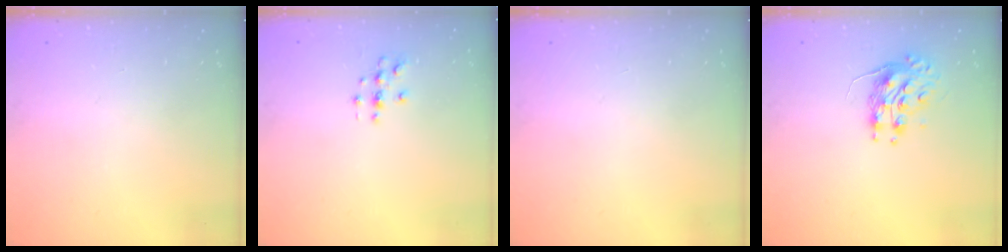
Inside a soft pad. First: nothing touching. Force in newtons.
{"total": 3.0, "press": 3.0, "slide": 0.3}
{"total": 0.0}
{"total": 8.7, "press": 8.7, "slide": 0.8}